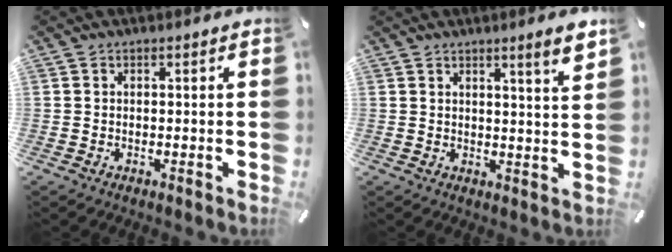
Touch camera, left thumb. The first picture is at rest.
{"total": 5.4, "force": [3.6, 0.0, 4.0], "torque": [-0.051, -0.028, 0.054]}